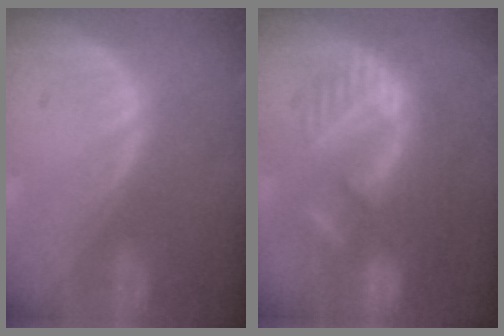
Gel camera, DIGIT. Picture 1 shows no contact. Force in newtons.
{"total": 10.8, "press": 9.7, "slide": 4.7}